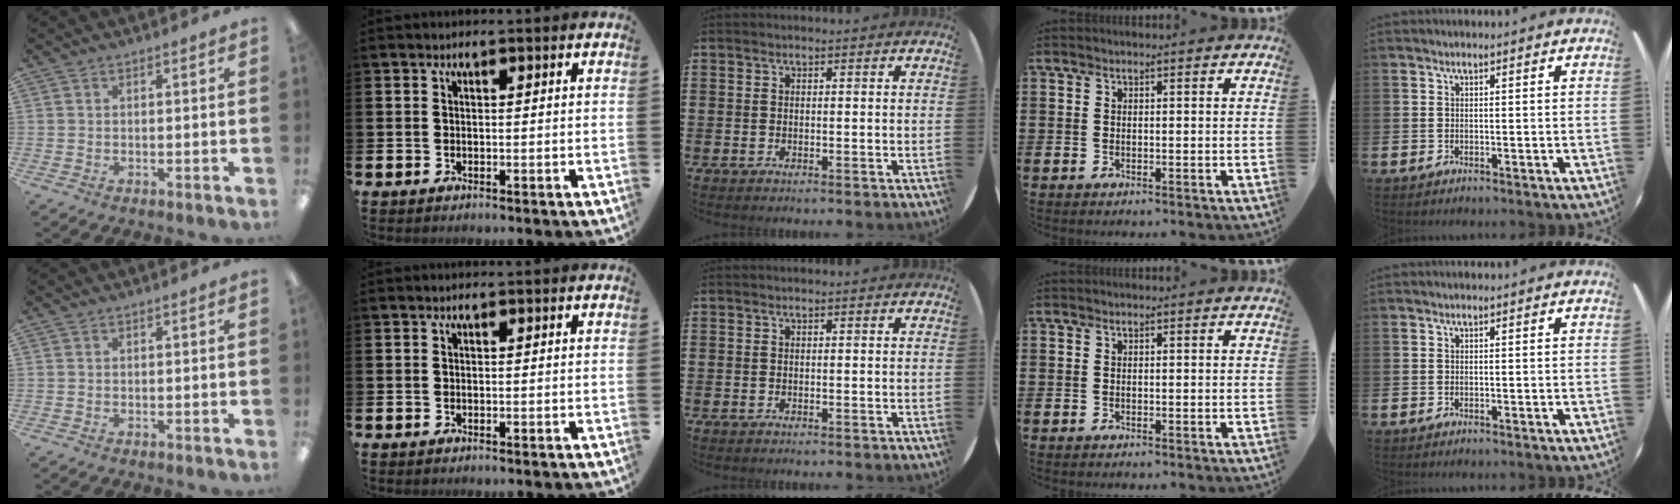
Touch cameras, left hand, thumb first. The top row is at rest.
{}